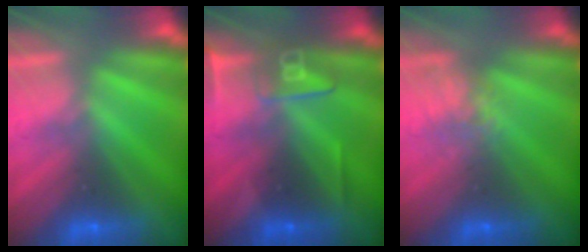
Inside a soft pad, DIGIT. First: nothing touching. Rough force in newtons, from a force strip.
{"total": 2.5}
{"total": 2.2}